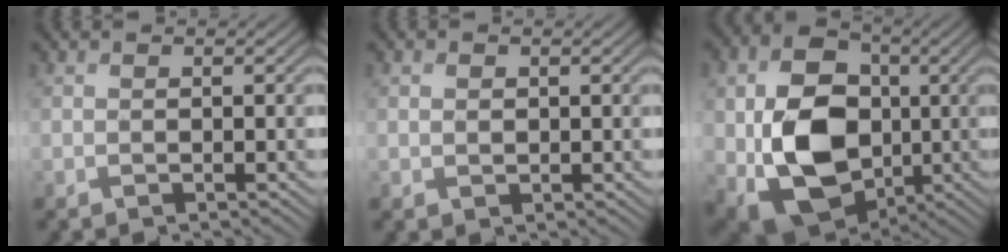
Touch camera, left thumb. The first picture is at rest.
{"total": 0.8, "force": [0.2, 0.7, 0.3], "torque": [-0.010, -0.003, 0.005]}
{"total": 14.4, "force": [-1.3, 10.4, 9.8], "torque": [-0.214, -0.018, -0.023]}